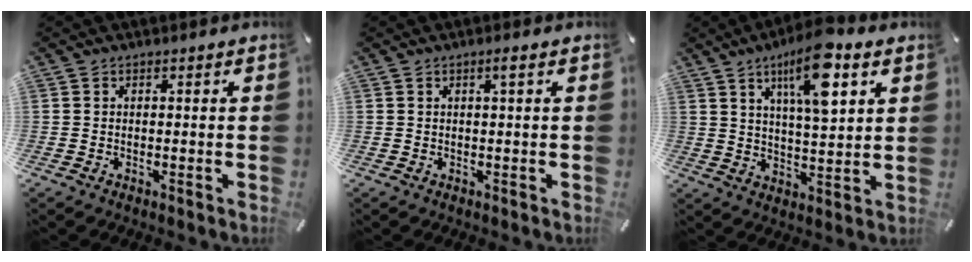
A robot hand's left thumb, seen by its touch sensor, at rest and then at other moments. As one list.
[{"total": 1.5, "force": [0.5, 0.0, 1.5], "torque": [-0.028, 0.001, 0.007]}, {"total": 13.6, "force": [7.2, 4.3, 10.7], "torque": [-0.176, -0.022, 0.119]}]